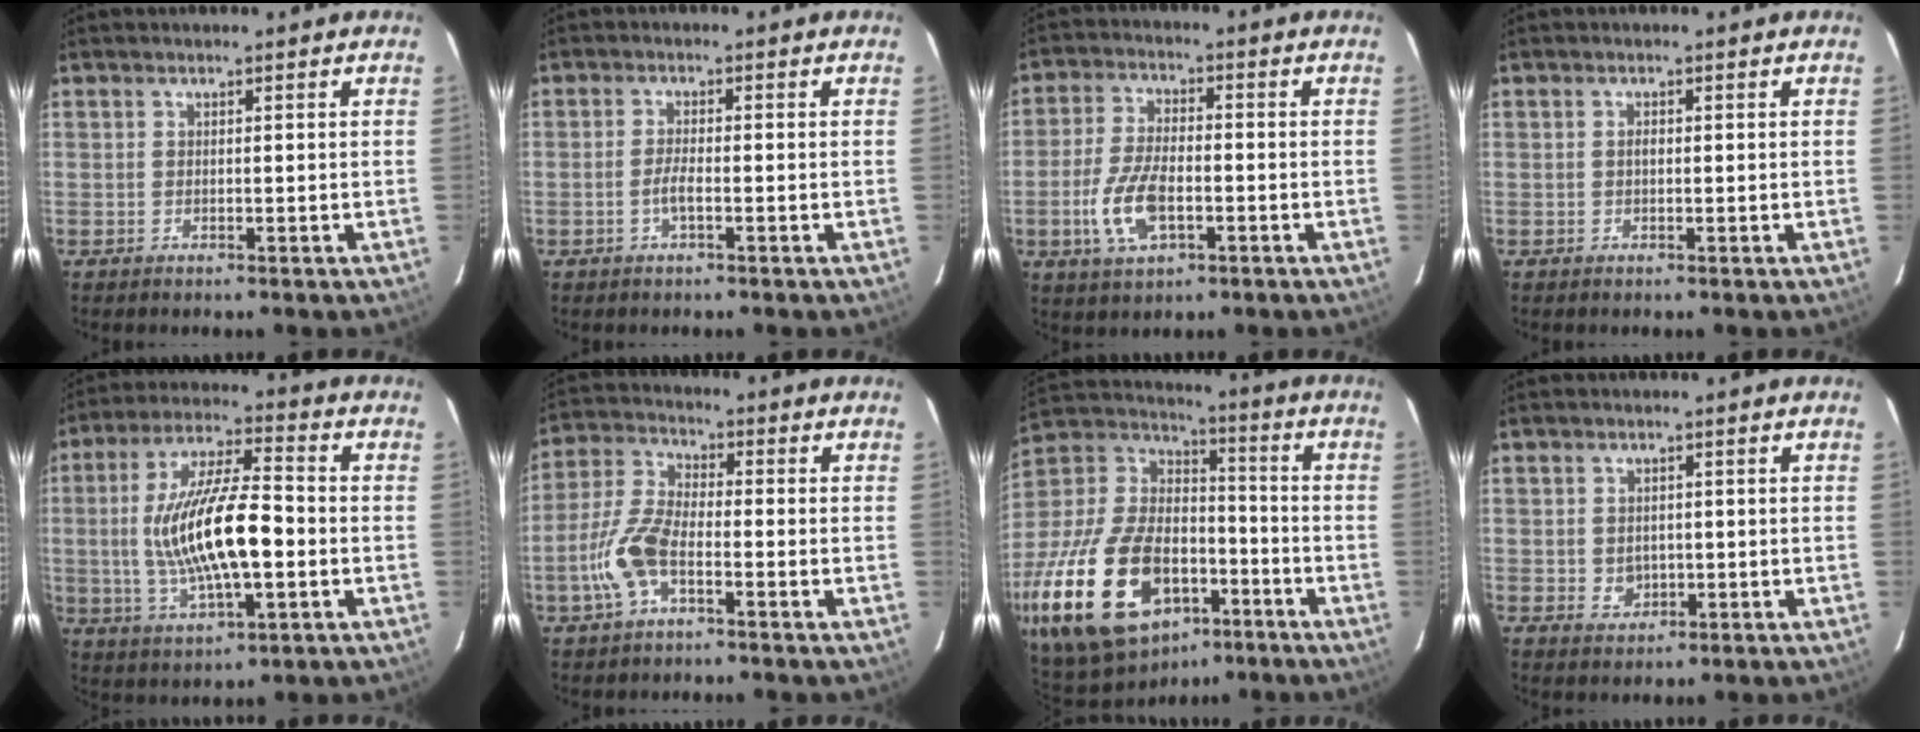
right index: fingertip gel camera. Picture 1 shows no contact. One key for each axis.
{"total": 2.3, "fx": -1.0, "fy": 0.4, "fz": 2.0, "tx": -0.043, "ty": 0.000, "tz": -0.020}
{"total": 10.2, "fx": -3.2, "fy": 4.9, "fz": 8.4, "tx": -0.182, "ty": -0.003, "tz": -0.057}
{"total": 0.8, "fx": -0.1, "fy": 0.6, "fz": 0.6, "tx": -0.010, "ty": 0.001, "tz": -0.002}
{"total": 17.5, "fx": -1.6, "fy": 5.8, "fz": 16.5, "tx": -0.316, "ty": 0.001, "tz": -0.023}
{"total": 9.5, "fx": -3.9, "fy": 4.0, "fz": 7.7, "tx": -0.177, "ty": 0.002, "tz": -0.078}
{"total": 32.6, "fx": -14.9, "fy": 19.3, "fz": 21.7, "tx": -0.475, "ty": -0.009, "tz": -0.233}
{"total": 3.1, "fx": -0.3, "fy": 2.8, "fz": 1.3, "tx": -0.024, "ty": 0.002, "tz": 0.003}